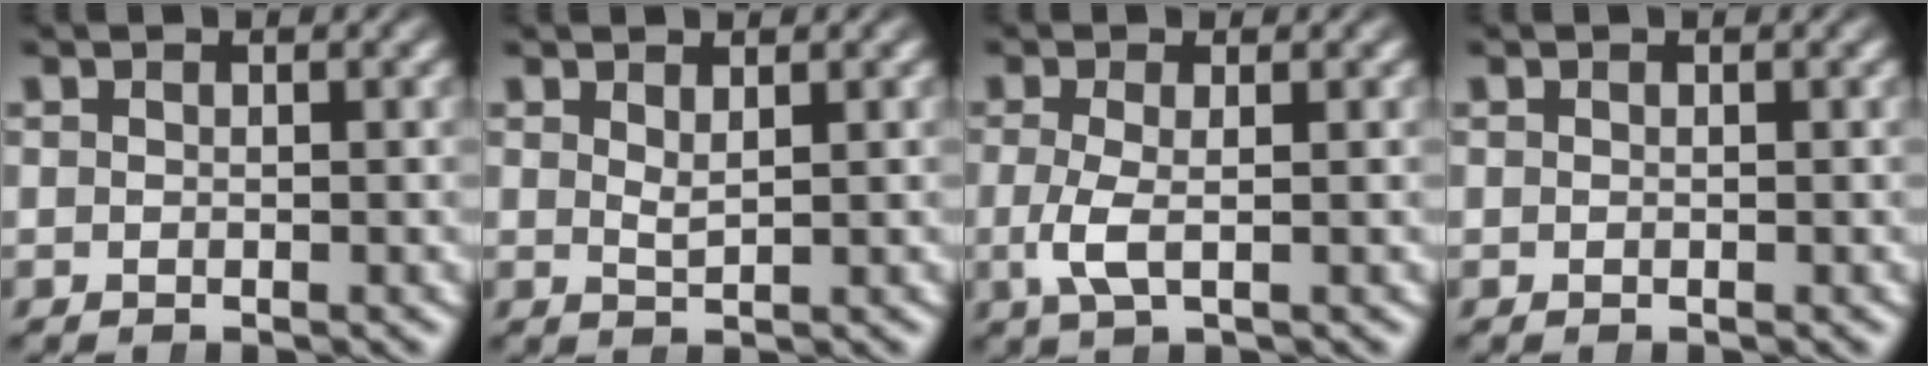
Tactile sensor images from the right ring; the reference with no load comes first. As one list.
[{"total": 1.1, "force": [0.9, -0.5, 0.4], "torque": [-0.010, -0.013, 0.024]}, {"total": 2.5, "force": [-0.5, 0.8, 2.3], "torque": [-0.065, -0.018, 0.000]}, {"total": 0.0}]